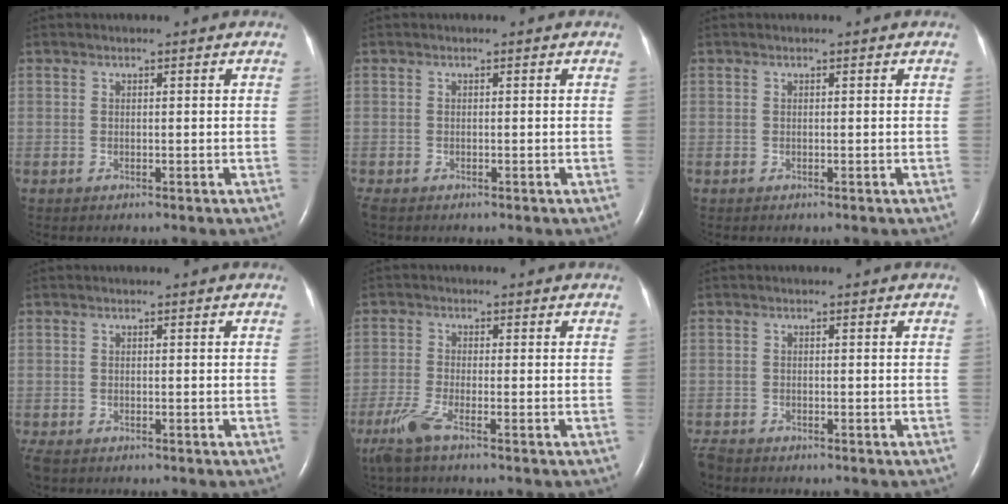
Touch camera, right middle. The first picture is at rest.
{"total": 1.1, "force": [-0.9, 0.4, 0.5], "torque": [-0.013, -0.004, -0.013]}
{"total": 0.0}
{"total": 2.3, "force": [-1.7, 1.1, 1.1], "torque": [-0.028, -0.006, -0.026]}
{"total": 4.4, "force": [-3.0, 0.2, 3.2], "torque": [-0.080, -0.013, -0.066]}
{"total": 2.5, "force": [-2.3, 0.9, 0.6], "torque": [-0.014, -0.007, -0.040]}